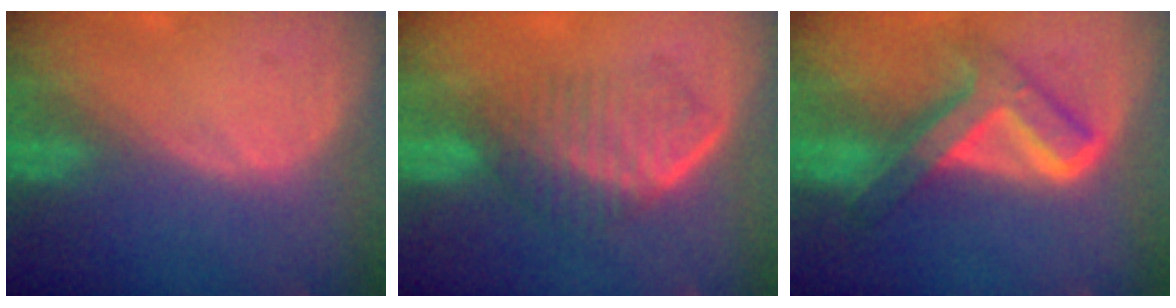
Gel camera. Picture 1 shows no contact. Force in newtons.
{"total": 7.0, "press": 6.1, "slide": 3.4}
{"total": 8.0, "press": 8.0, "slide": 0.7}